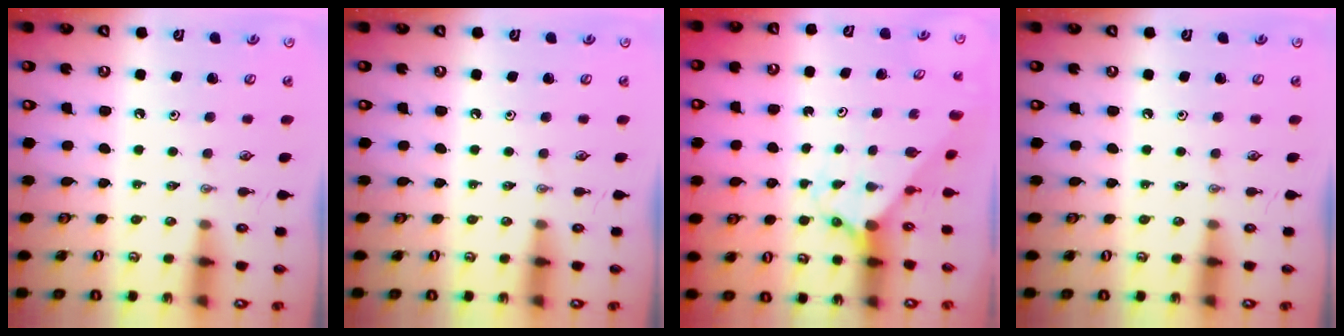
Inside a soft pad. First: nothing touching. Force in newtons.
{"total": 0.0}
{"total": 1.8, "press": 1.8, "slide": 0.1}
{"total": 0.0}